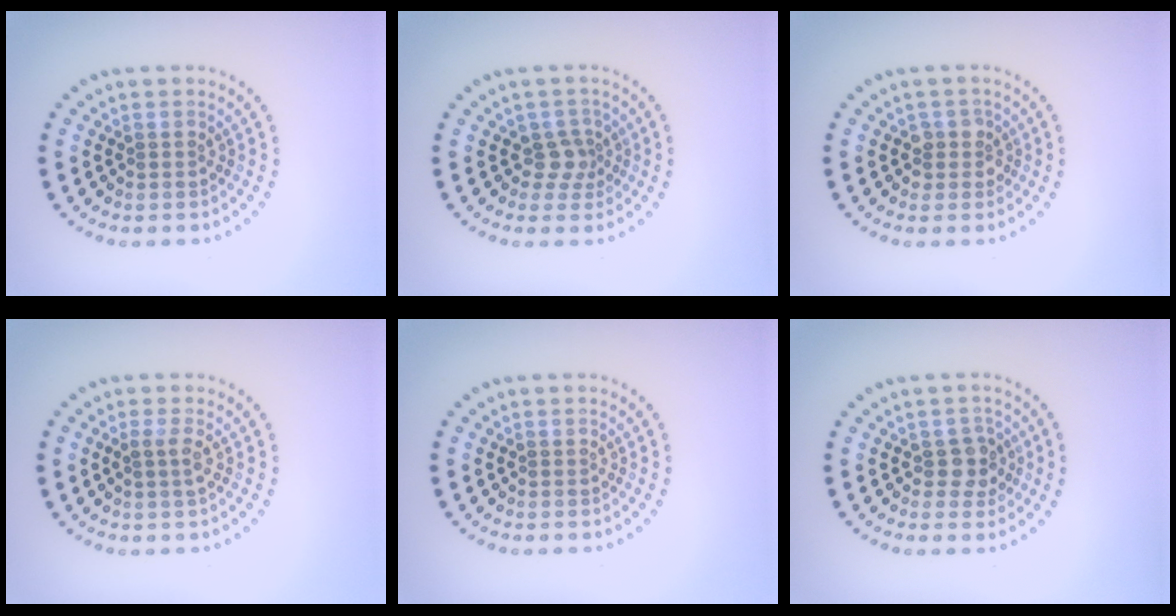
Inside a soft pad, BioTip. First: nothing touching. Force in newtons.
{"total": 1.9, "press": 1.3, "slide": 1.4}
{"total": 1.8, "press": 1.5, "slide": 1.0}
{"total": 1.4, "press": 1.1, "slide": 0.9}
{"total": 0.0}
{"total": 2.1, "press": 1.9, "slide": 0.8}